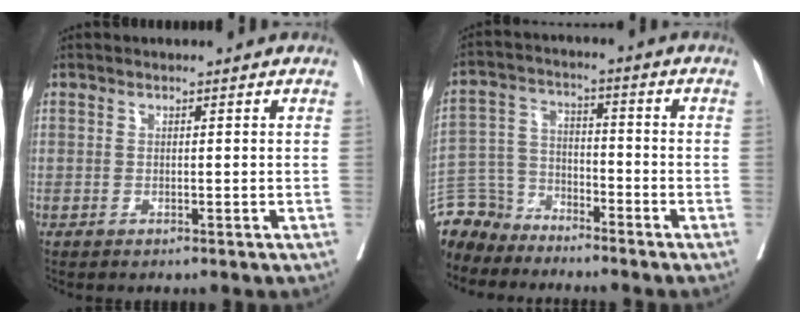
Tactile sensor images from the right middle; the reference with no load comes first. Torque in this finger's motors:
{"motor_torque": [0.37, -0.32, 0.14, 0.00]}